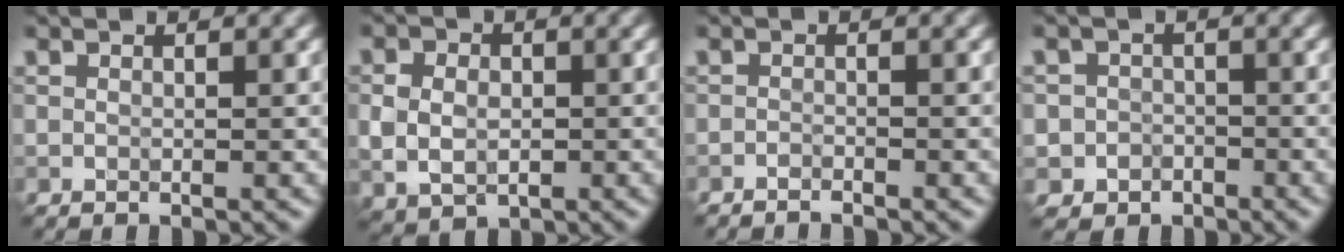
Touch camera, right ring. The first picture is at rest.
{"total": 4.5, "force": [0.0, 3.7, 2.6], "torque": [-0.042, 0.003, -0.006]}
{"total": 0.8, "force": [-0.8, 0.1, 0.2], "torque": [-0.001, 0.001, -0.017]}
{"total": 2.8, "force": [-1.2, 2.6, 0.1], "torque": [0.024, 0.004, -0.030]}